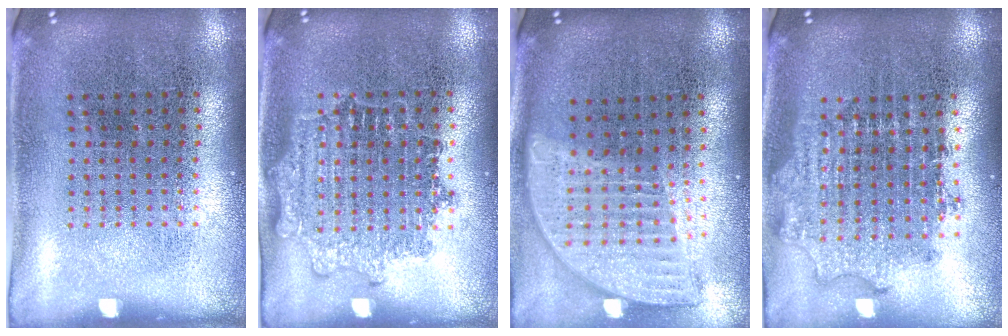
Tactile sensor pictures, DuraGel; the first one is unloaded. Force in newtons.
{"total": 1.2, "press": 1.2, "slide": 0.3}
{"total": 1.9, "press": 1.5, "slide": 1.1}
{"total": 1.8, "press": 1.4, "slide": 1.1}